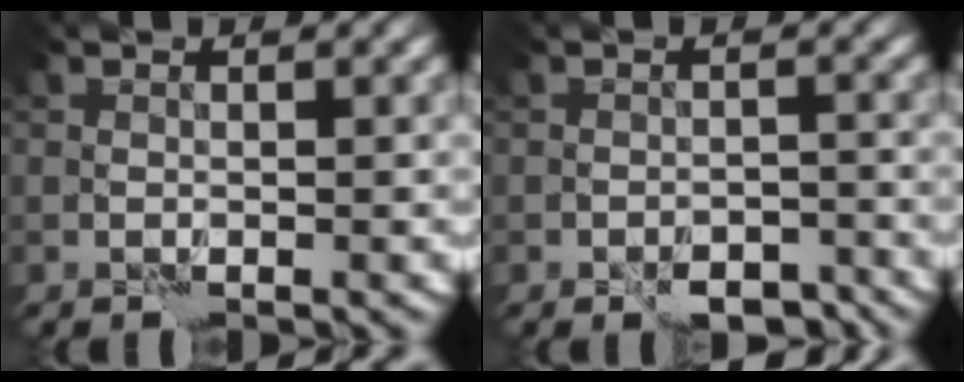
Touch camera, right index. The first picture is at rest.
{"total": 4.2, "force": [-3.3, 2.0, 1.7], "torque": [-0.014, 0.004, -0.045]}